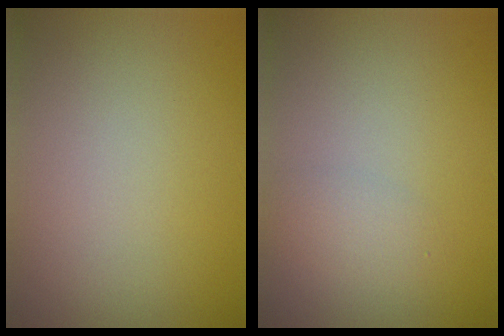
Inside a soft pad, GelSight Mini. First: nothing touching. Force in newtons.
{"total": 1.6, "press": 1.6, "slide": 0.1}